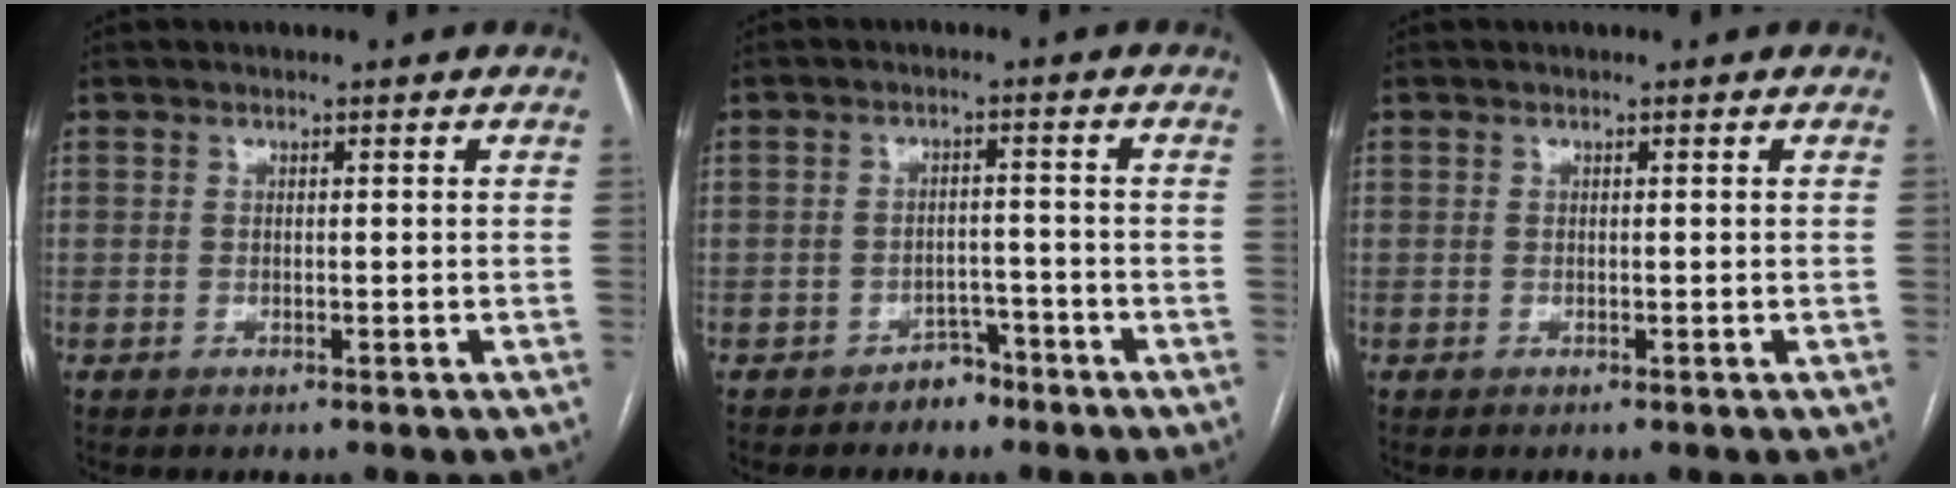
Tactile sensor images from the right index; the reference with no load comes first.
{"total": 3.0, "force": [-2.3, 2.0, 0.3], "torque": [-0.002, 0.011, -0.034]}
{"total": 0.0}